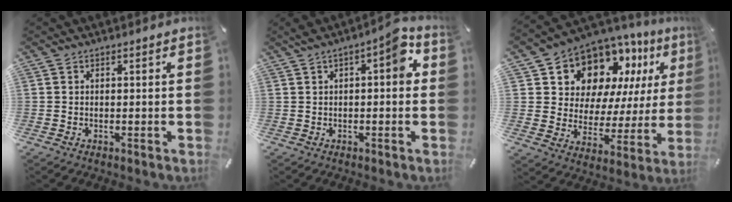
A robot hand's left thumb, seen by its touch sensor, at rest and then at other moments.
{"total": 7.6, "force": [1.8, 3.0, 6.8], "torque": [-0.086, -0.005, 0.023]}
{"total": 11.8, "force": [8.5, 7.6, 2.9], "torque": [-0.055, -0.088, 0.153]}